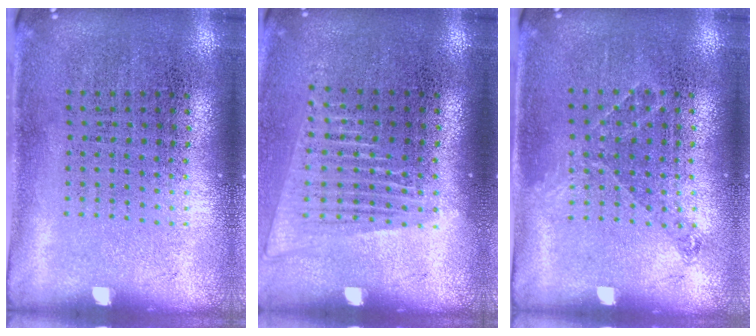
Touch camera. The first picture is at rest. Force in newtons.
{"total": 1.4, "press": 1.3, "slide": 0.6}
{"total": 0.9, "press": 0.7, "slide": 0.5}